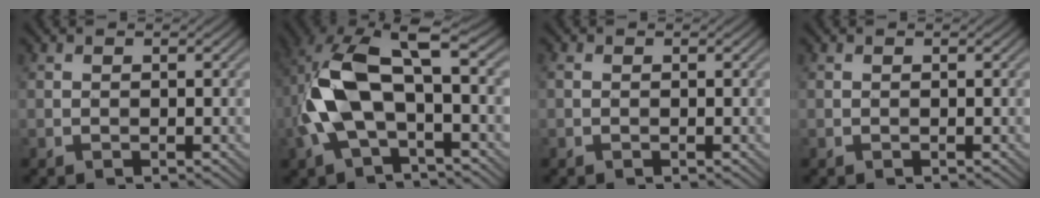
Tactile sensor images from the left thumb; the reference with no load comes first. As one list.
[{"total": 12.5, "force": [-1.1, 5.8, 11.0], "torque": [-0.257, 0.012, -0.029]}, {"total": 0.7, "force": [-0.1, 0.5, 0.5], "torque": [-0.014, 0.002, -0.004]}, {"total": 0.0}]